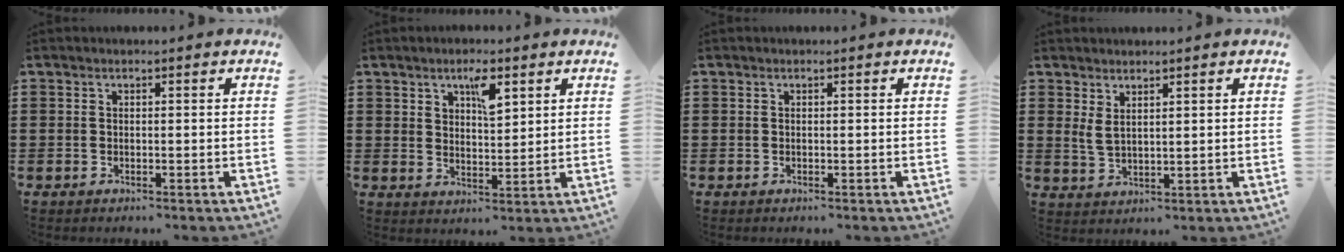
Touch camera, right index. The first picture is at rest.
{"total": 4.8, "force": [2.8, 1.7, 3.5], "torque": [-0.051, -0.003, 0.043]}
{"total": 0.0}
{"total": 2.6, "force": [1.8, 0.7, 1.7], "torque": [-0.037, 0.004, 0.033]}